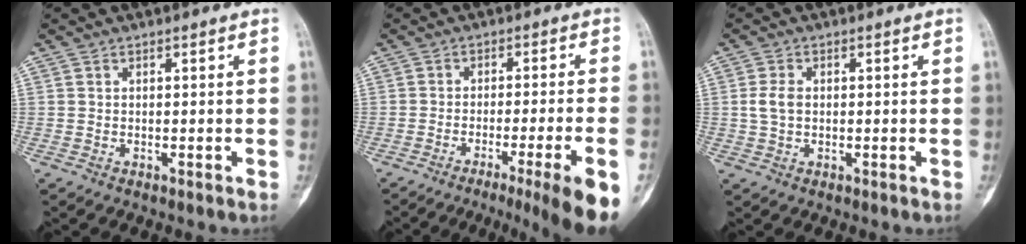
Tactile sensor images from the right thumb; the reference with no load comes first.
{"total": 12.9, "force": [-7.1, 0.0, 10.7], "torque": [-0.125, 0.011, -0.101]}
{"total": 3.3, "force": [0.1, 2.2, 2.4], "torque": [-0.054, 0.005, 0.002]}